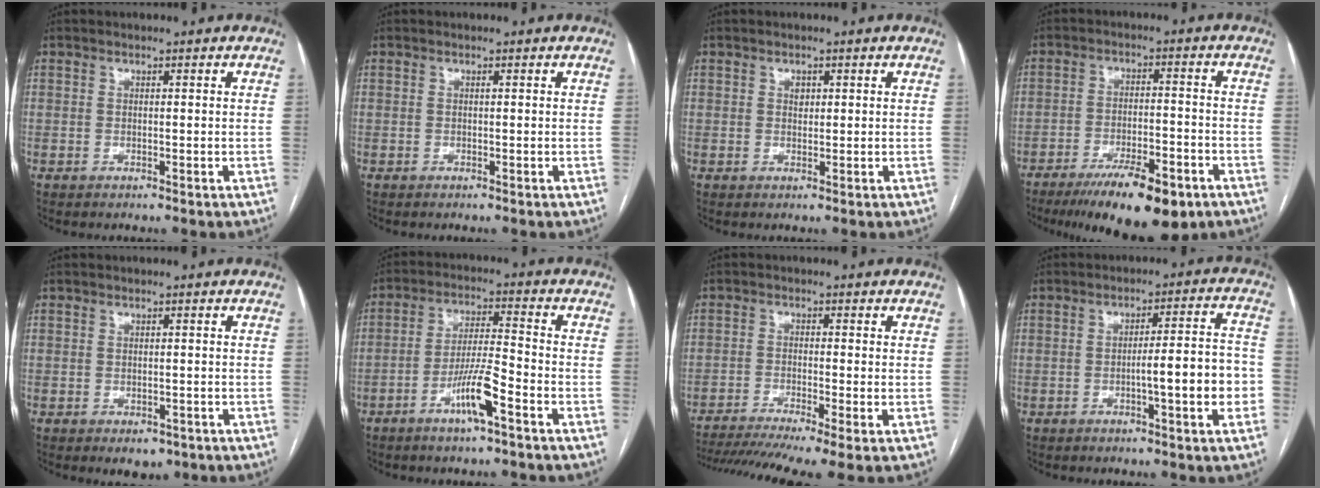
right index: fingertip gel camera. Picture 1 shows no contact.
{"total": 0.0}
{"total": 1.1, "force": [0.4, 0.8, 0.7], "torque": [-0.010, 0.001, 0.008]}
{"total": 14.1, "force": [-9.5, 3.8, 9.8], "torque": [-0.142, -0.014, -0.148]}
{"total": 3.1, "force": [-1.8, 1.9, 1.6], "torque": [-0.010, 0.001, -0.013]}
{"total": 7.8, "force": [-4.2, 0.3, 6.6], "torque": [-0.129, 0.000, -0.078]}
{"total": 13.3, "force": [-10.0, 0.6, 8.8], "torque": [-0.153, -0.023, -0.161]}
{"total": 8.9, "force": [-2.3, 0.9, 8.6], "torque": [-0.115, 0.021, -0.029]}